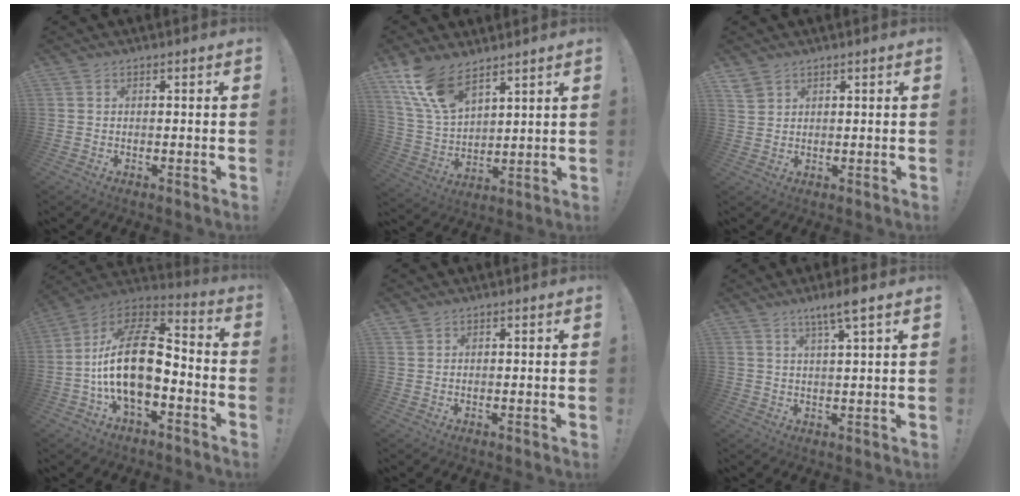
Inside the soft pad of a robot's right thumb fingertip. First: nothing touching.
{"total": 13.6, "force": [9.9, 6.1, 7.2], "torque": [-0.161, -0.052, 0.191]}
{"total": 3.2, "force": [2.4, 1.7, 1.1], "torque": [-0.013, -0.013, 0.047]}
{"total": 20.1, "force": [-2.4, 10.8, 16.8], "torque": [-0.311, 0.022, -0.036]}
{"total": 1.1, "force": [0.9, 0.4, 0.4], "torque": [-0.004, -0.003, 0.017]}
{"total": 6.3, "force": [3.8, 0.0, 5.0], "torque": [-0.085, -0.017, 0.058]}